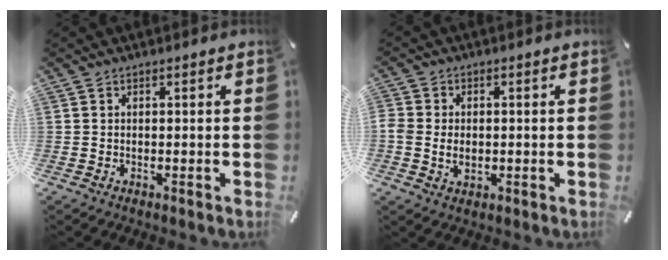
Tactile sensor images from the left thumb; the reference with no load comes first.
{"total": 4.4, "force": [-0.4, 3.5, 2.6], "torque": [-0.064, 0.003, -0.011]}